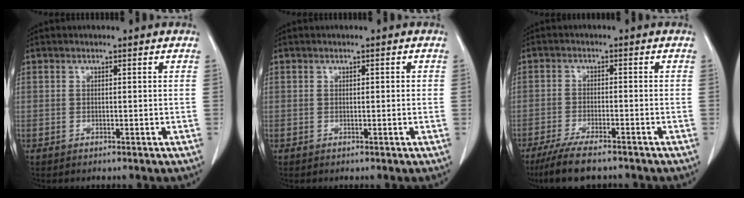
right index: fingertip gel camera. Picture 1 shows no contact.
{"total": 0.6, "force": [0.1, 0.2, 0.6], "torque": [-0.009, 0.002, 0.002]}
{"total": 8.4, "force": [-6.8, 1.2, 4.7], "torque": [-0.078, -0.019, -0.111]}